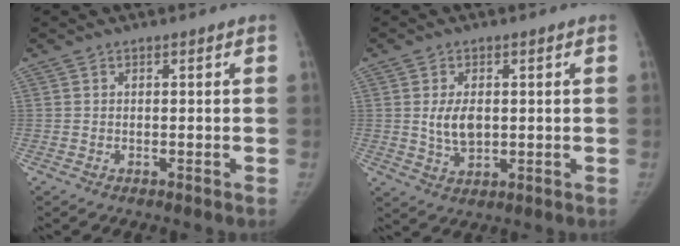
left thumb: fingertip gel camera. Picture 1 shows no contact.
{"total": 5.5, "force": [0.5, 3.4, 4.3], "torque": [-0.072, -0.007, 0.016]}